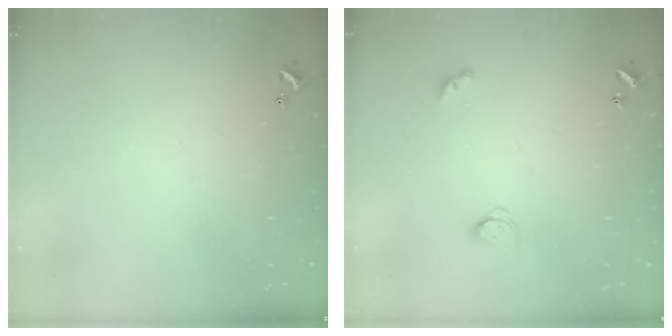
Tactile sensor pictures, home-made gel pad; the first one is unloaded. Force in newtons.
{"total": 2.7, "press": 2.7, "slide": 0.5}